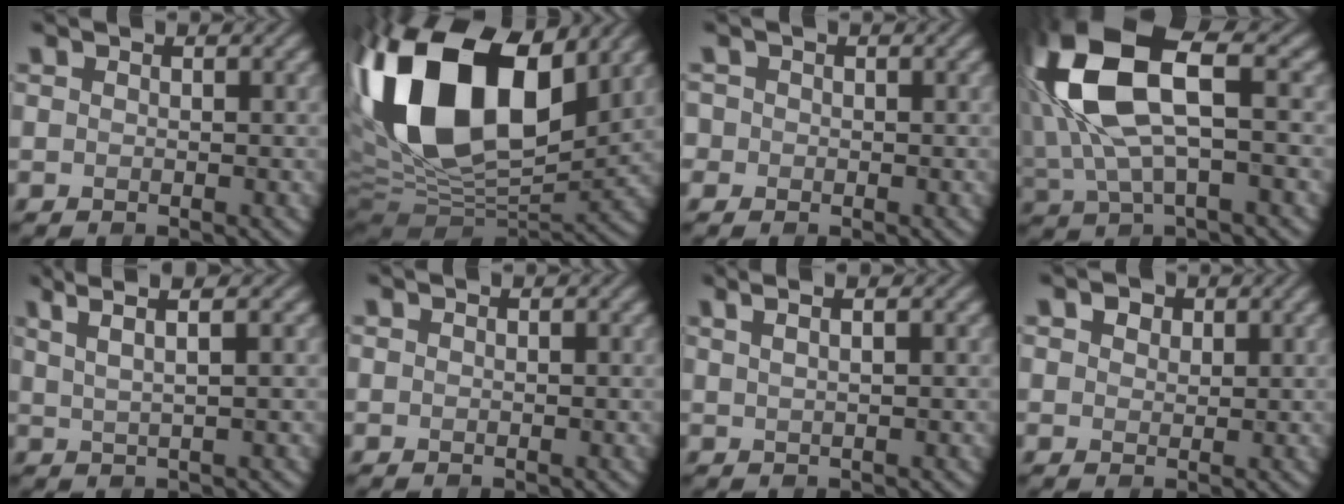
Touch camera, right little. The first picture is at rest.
{"total": 19.1, "force": [3.9, 10.8, 15.2], "torque": [-0.296, 0.018, 0.055]}
{"total": 1.0, "force": [-0.1, 1.0, 0.1], "torque": [0.005, 0.000, -0.008]}
{"total": 11.2, "force": [2.1, 4.8, 9.9], "torque": [-0.227, 0.011, 0.037]}
{"total": 5.2, "force": [3.4, 1.3, 3.8], "torque": [-0.059, 0.024, 0.027]}
{"total": 0.0}
{"total": 4.9, "force": [2.6, 2.3, 3.4], "torque": [-0.023, 0.041, 0.004]}
{"total": 1.6, "force": [1.0, 1.1, 0.6], "torque": [-0.010, -0.001, 0.016]}